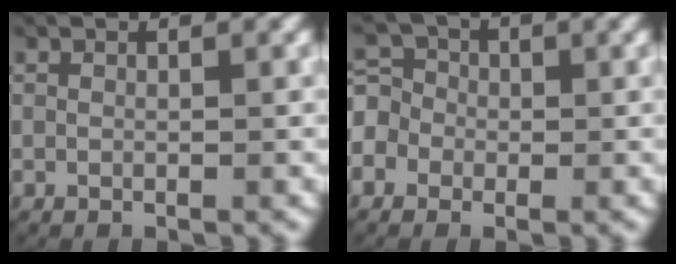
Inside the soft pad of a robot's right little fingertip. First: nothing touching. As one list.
[{"total": 6.4, "force": [-0.4, 5.9, 2.2], "torque": [-0.053, -0.002, -0.020]}]